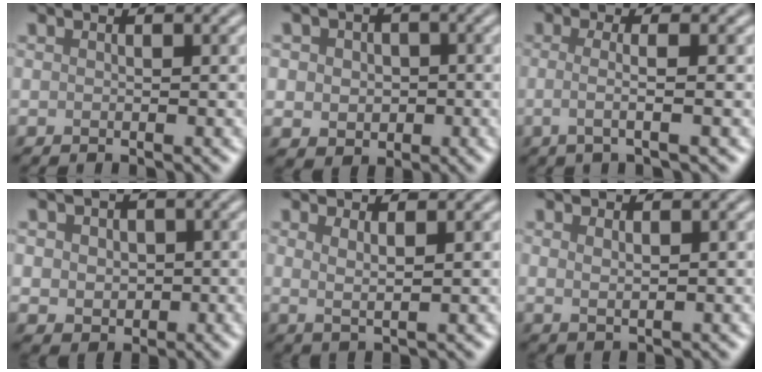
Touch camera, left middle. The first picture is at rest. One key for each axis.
{"total": 4.2, "fx": 0.2, "fy": 3.6, "fz": 2.0, "tx": -0.026, "ty": 0.013, "tz": -0.014}
{"total": 2.8, "fx": -0.3, "fy": 0.9, "fz": 2.7, "tx": -0.043, "ty": -0.007, "tz": -0.014}
{"total": 3.5, "fx": 0.4, "fy": 3.0, "fz": 1.8, "tx": -0.031, "ty": 0.007, "tz": -0.005}
{"total": 1.8, "fx": 0.9, "fy": 0.5, "fz": 1.4, "tx": -0.022, "ty": -0.004, "tz": 0.014}
{"total": 1.1, "fx": 0.5, "fy": 0.5, "fz": 0.9, "tx": -0.020, "ty": -0.003, "tz": 0.014}